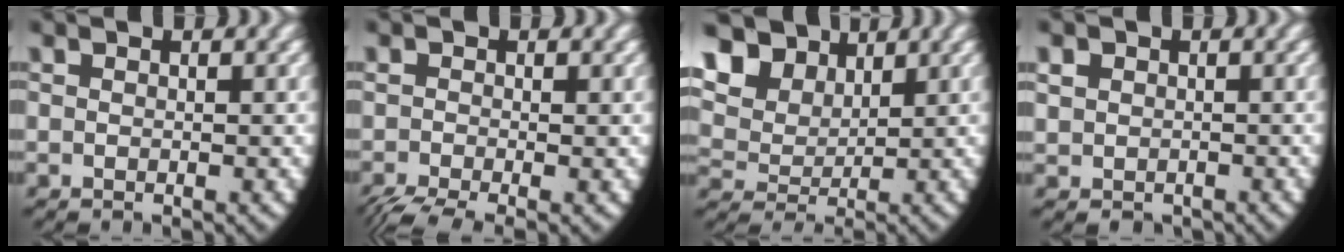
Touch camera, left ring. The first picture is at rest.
{"total": 4.2, "force": [-2.8, 1.8, 2.5], "torque": [-0.047, -0.025, -0.032]}
{"total": 8.9, "force": [3.7, 6.7, 4.5], "torque": [-0.097, 0.007, 0.055]}
{"total": 2.4, "force": [-0.3, 2.3, 0.7], "torque": [-0.029, -0.014, 0.008]}